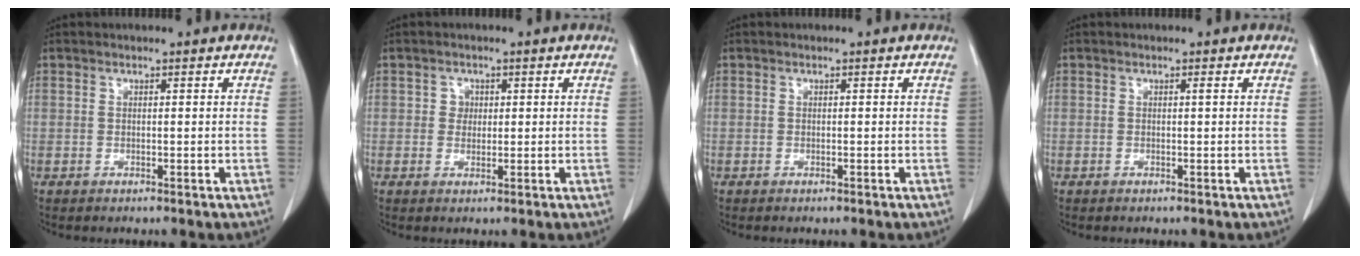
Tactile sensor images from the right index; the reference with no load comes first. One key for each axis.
{"total": 1.5, "fx": 0.3, "fy": 1.4, "fz": 0.5, "tx": -0.004, "ty": 0.000, "tz": 0.003}
{"total": 0.0}
{"total": 0.0}